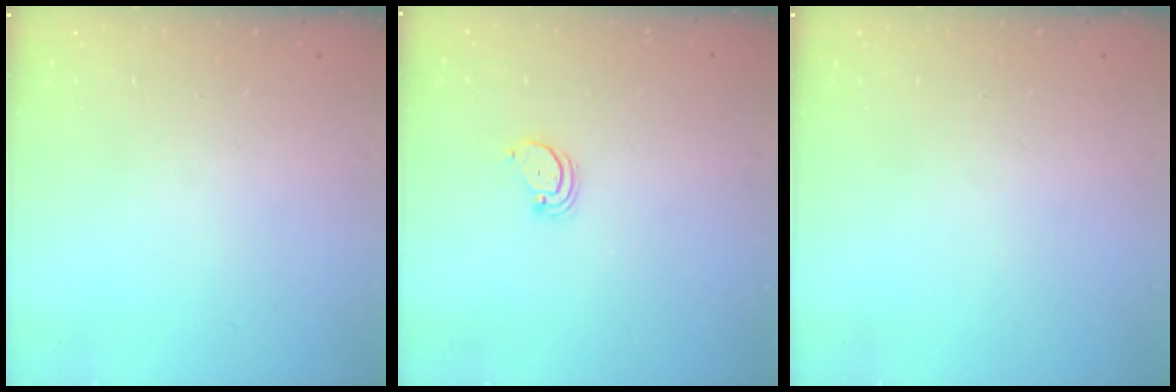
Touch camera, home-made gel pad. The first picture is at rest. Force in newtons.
{"total": 2.0, "press": 2.0, "slide": 0.2}
{"total": 0.0}